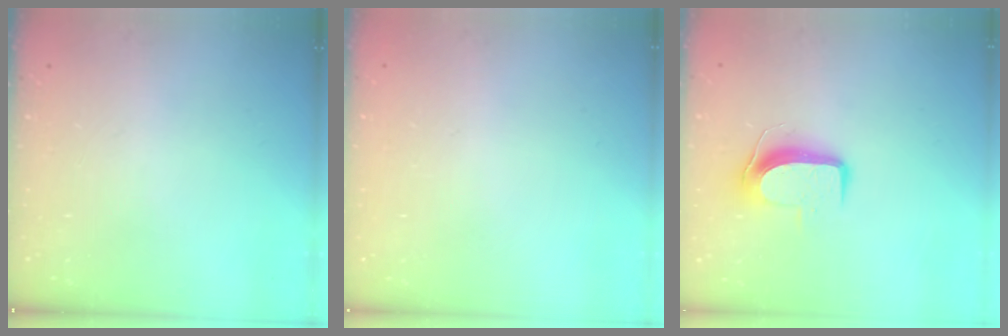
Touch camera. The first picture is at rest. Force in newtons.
{"total": 0.0}
{"total": 8.8, "press": 8.8, "slide": 0.6}